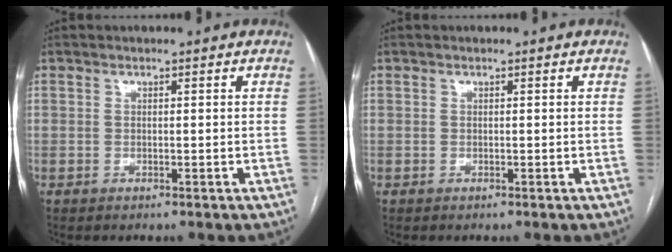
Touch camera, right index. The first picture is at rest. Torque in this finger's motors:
{"motor_torque": [0.00, 0.00, 0.00, 0.00]}